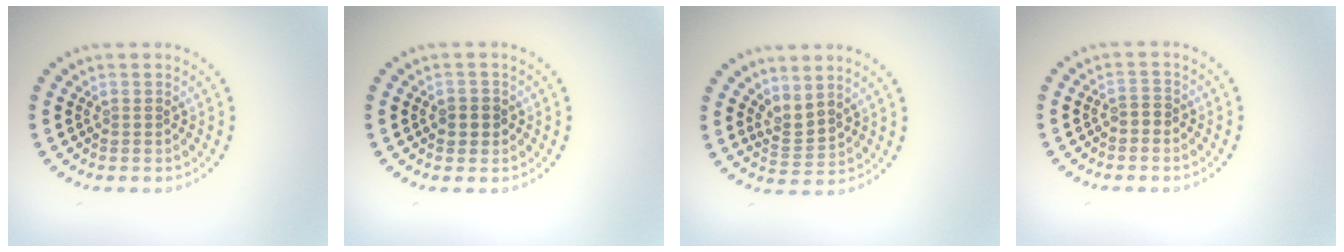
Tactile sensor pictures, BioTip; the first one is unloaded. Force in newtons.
{"total": 1.7, "press": 1.6, "slide": 0.5}
{"total": 2.2, "press": 1.4, "slide": 1.7}
{"total": 1.0, "press": 0.9, "slide": 0.3}